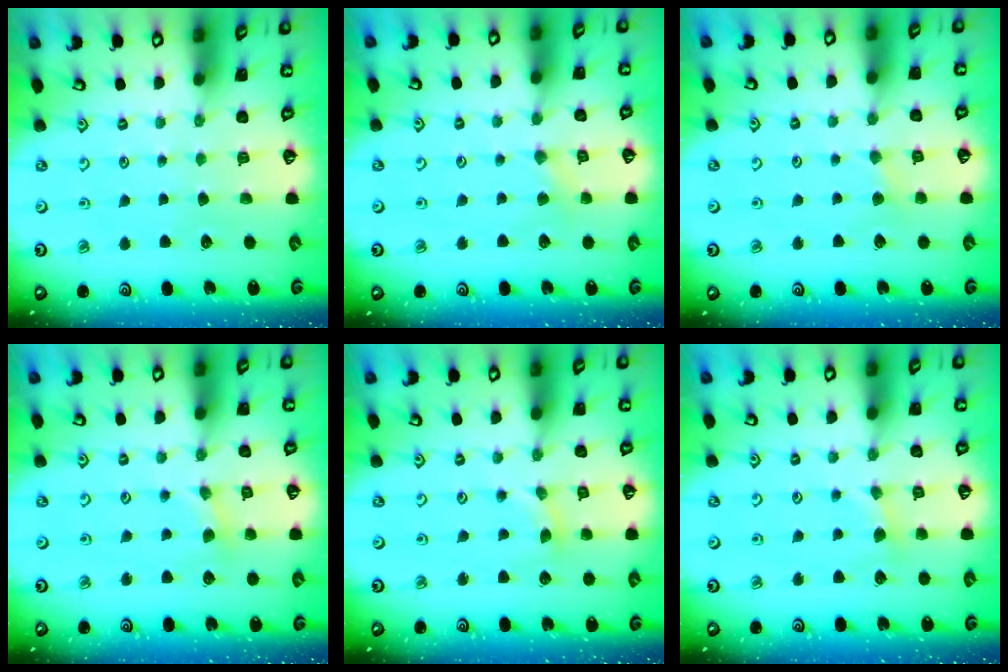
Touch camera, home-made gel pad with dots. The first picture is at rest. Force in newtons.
{"total": 2.1, "press": 2.1, "slide": 0.5}
{"total": 2.1, "press": 2.1, "slide": 0.4}
{"total": 2.1, "press": 2.0, "slide": 0.3}
{"total": 3.6, "press": 3.6, "slide": 0.3}
{"total": 2.9, "press": 2.9, "slide": 0.4}